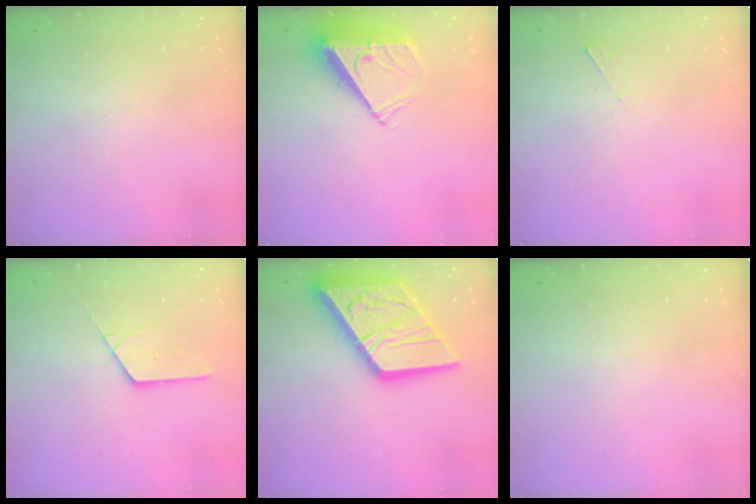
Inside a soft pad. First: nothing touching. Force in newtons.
{"total": 8.4, "press": 8.3, "slide": 1.3}
{"total": 2.0, "press": 2.0, "slide": 0.2}
{"total": 2.7, "press": 2.7, "slide": 0.1}
{"total": 27.4, "press": 27.2, "slide": 3.0}
{"total": 0.0}